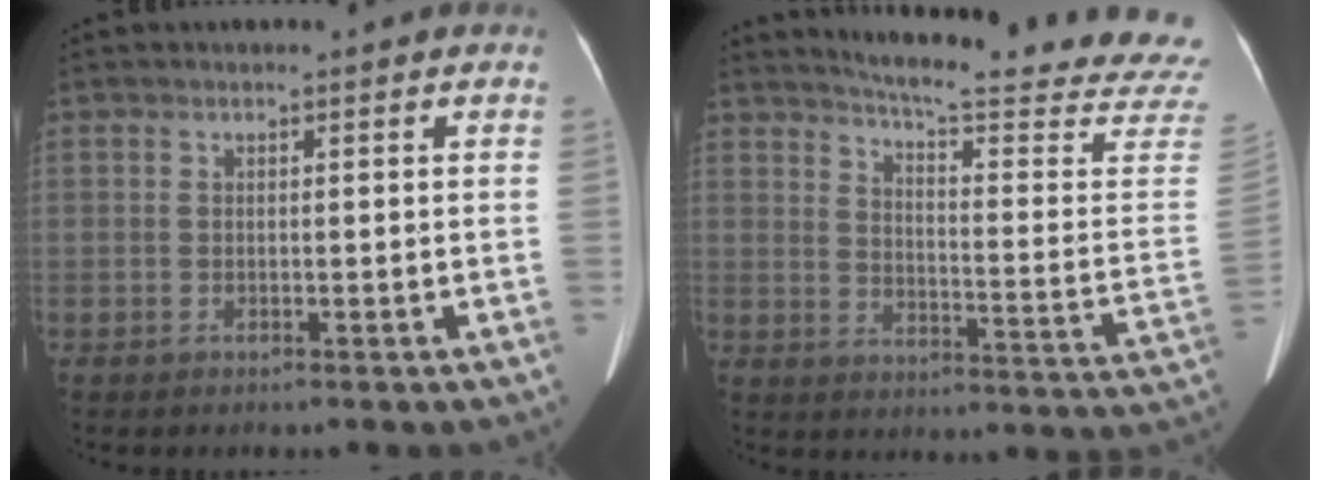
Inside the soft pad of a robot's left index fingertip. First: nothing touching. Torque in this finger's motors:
{"motor_torque": [0.49, -1.22, 0.05, 0.06]}